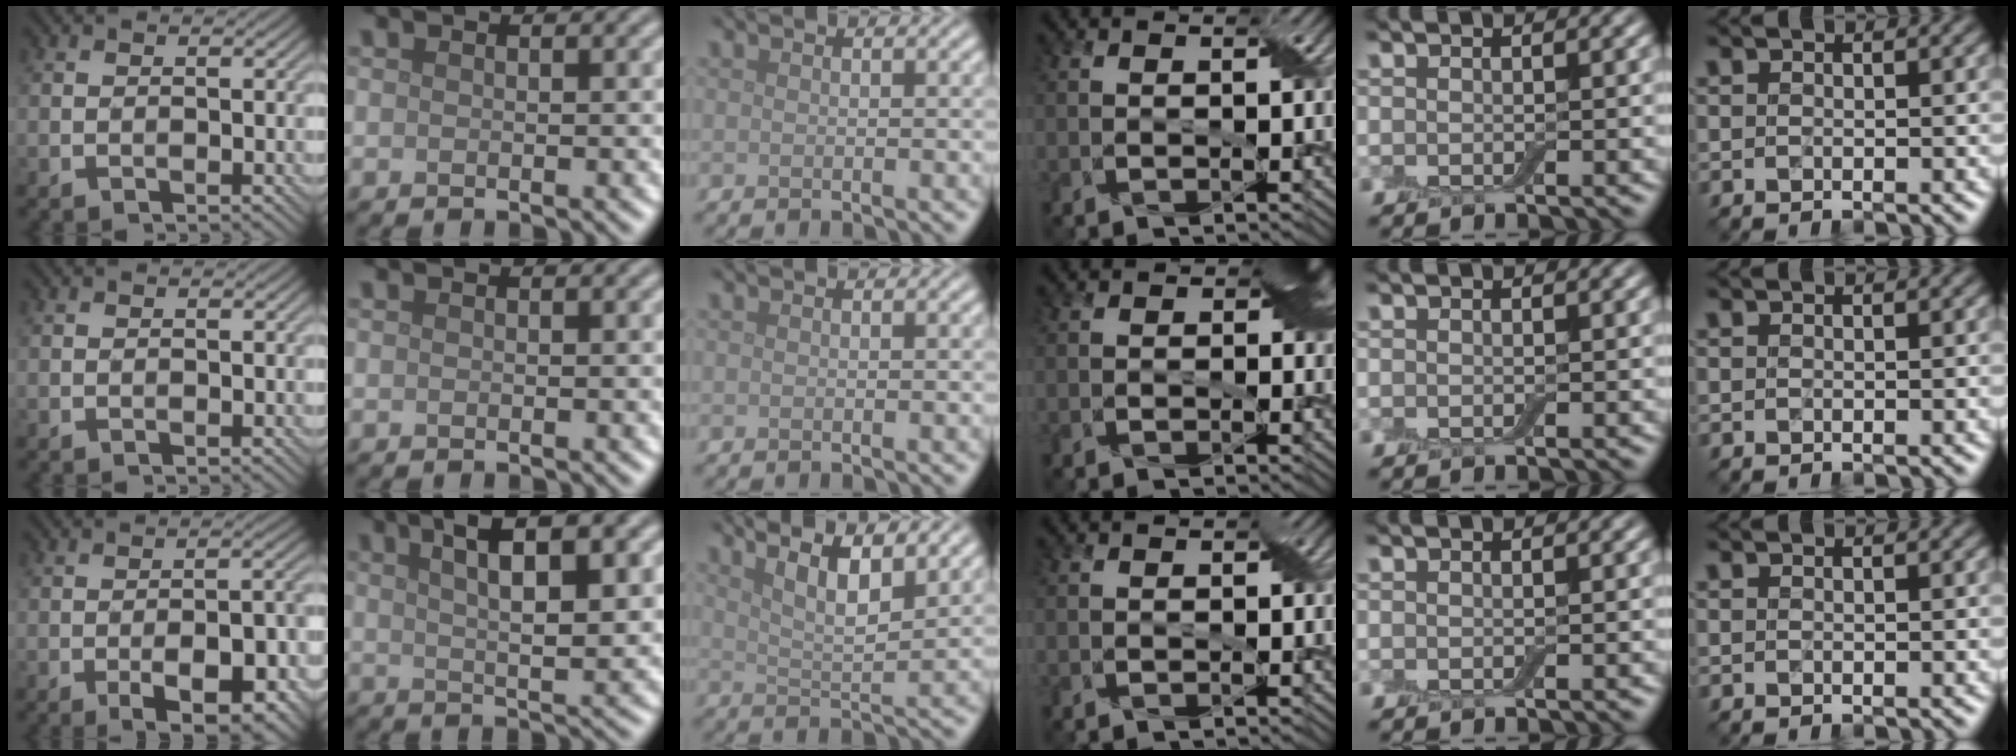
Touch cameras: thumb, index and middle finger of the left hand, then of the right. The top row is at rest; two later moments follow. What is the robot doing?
{"motion": "wrap", "object": "adhesive wrap"}